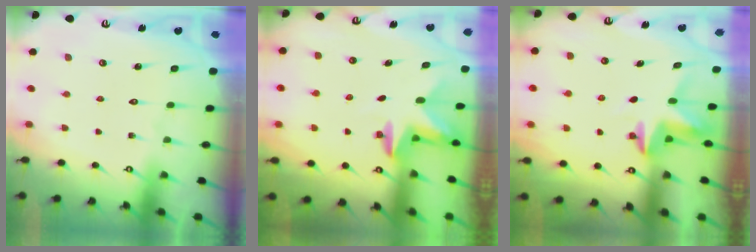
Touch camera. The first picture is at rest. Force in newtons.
{"total": 2.4, "press": 2.4, "slide": 0.4}
{"total": 3.9, "press": 3.9, "slide": 0.4}